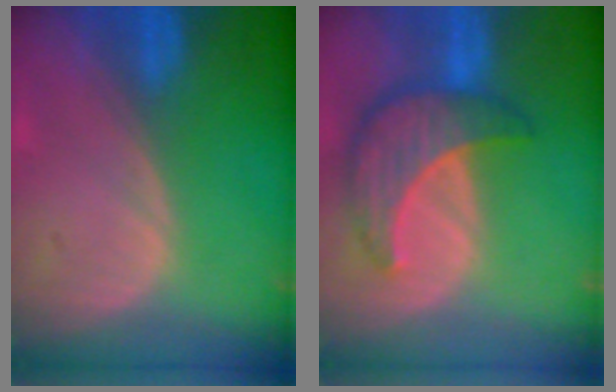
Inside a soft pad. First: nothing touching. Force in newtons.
{"total": 8.6, "press": 7.8, "slide": 3.6}